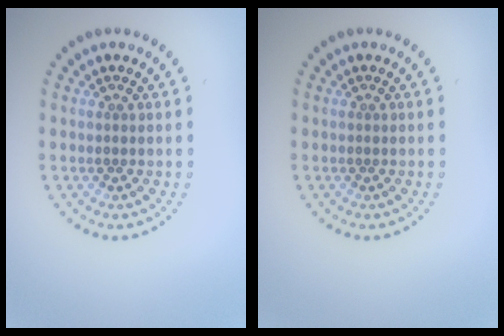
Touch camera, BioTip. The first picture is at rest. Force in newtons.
{"total": 0.0}